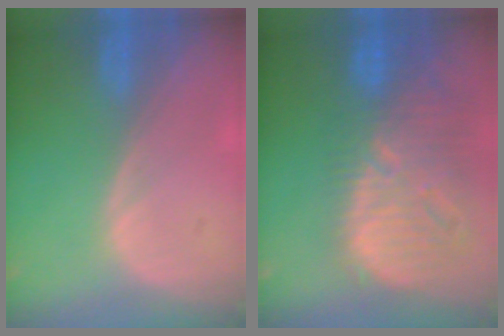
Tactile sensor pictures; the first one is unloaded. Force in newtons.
{"total": 13.3, "press": 11.5, "slide": 6.7}